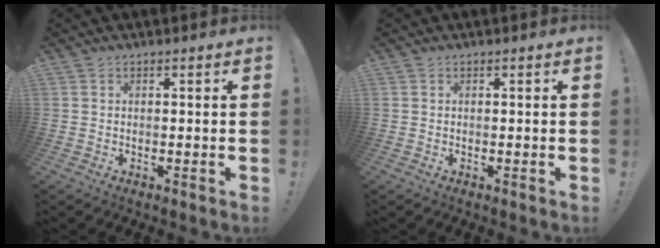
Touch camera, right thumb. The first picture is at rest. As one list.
[{"total": 0.0}]